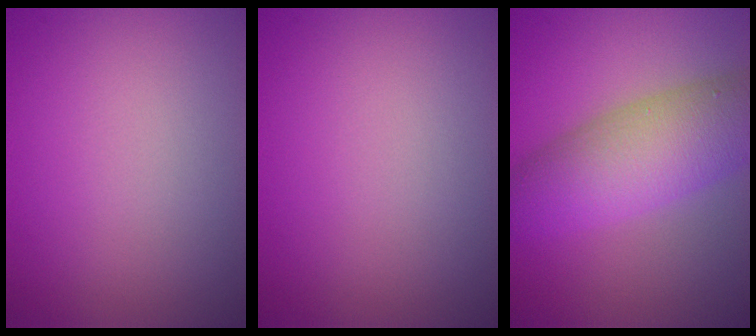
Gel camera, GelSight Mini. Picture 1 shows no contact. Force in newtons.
{"total": 0.0}
{"total": 7.5, "press": 7.5, "slide": 0.1}